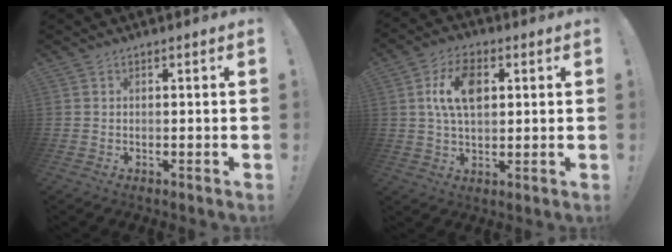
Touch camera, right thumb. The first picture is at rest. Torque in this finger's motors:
{"motor_torque": [1.09, 1.57, 0.87, -0.63, 0.34]}